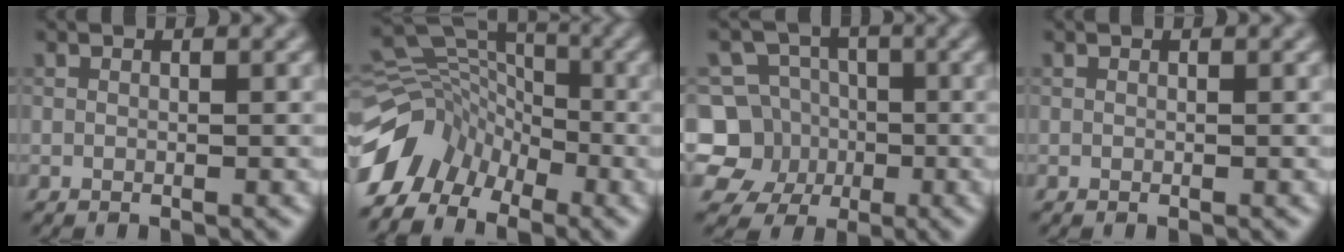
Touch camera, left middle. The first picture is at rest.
{"total": 6.5, "force": [-3.9, 4.4, 2.6], "torque": [-0.047, -0.002, -0.087]}
{"total": 7.3, "force": [-1.5, 6.9, 1.9], "torque": [-0.028, 0.016, -0.059]}
{"total": 0.0}